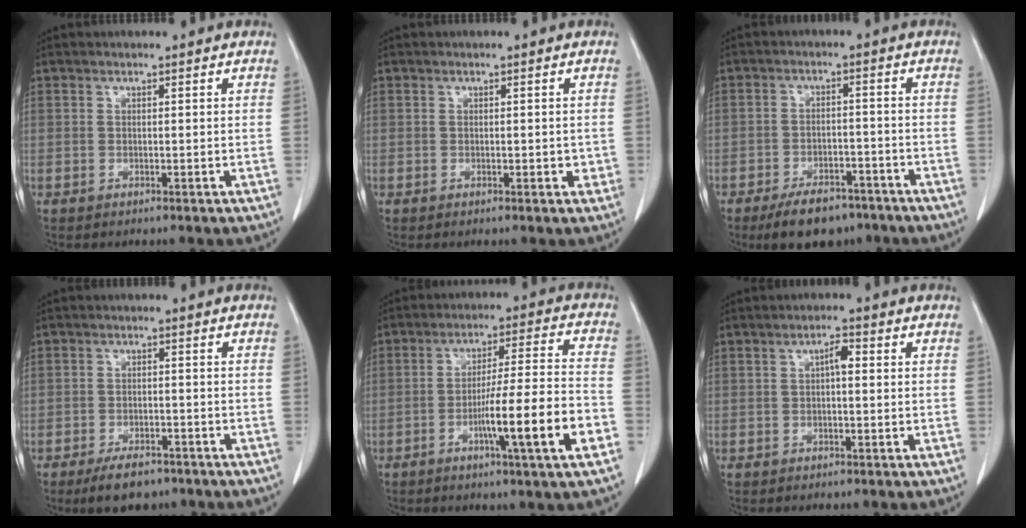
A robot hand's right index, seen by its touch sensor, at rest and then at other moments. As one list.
[{"total": 1.4, "force": [-0.2, 0.8, 1.2], "torque": [-0.011, 0.003, 0.002]}, {"total": 8.5, "force": [-6.5, 4.0, 3.9], "torque": [-0.060, 0.003, -0.101]}, {"total": 5.6, "force": [-4.2, 2.6, 2.7], "torque": [-0.044, -0.001, -0.065]}, {"total": 13.3, "force": [-4.9, -0.5, 12.4], "torque": [-0.202, -0.001, -0.078]}, {"total": 2.3, "force": [0.2, 0.7, 2.2], "torque": [-0.036, 0.006, 0.003]}]